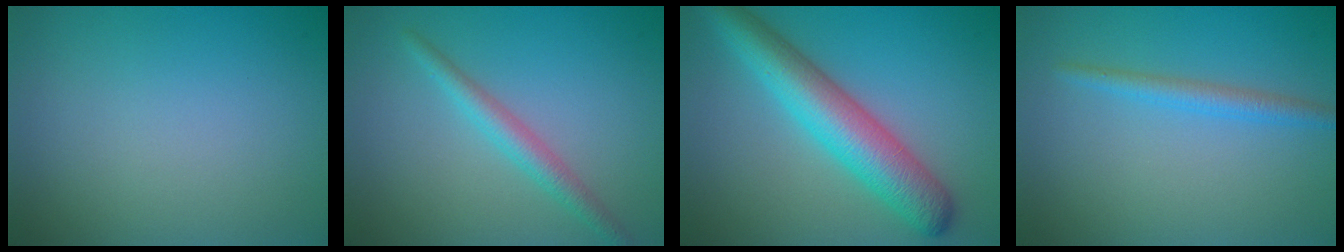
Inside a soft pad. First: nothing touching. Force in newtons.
{"total": 2.5, "press": 2.5, "slide": 0.0}
{"total": 7.0, "press": 7.0, "slide": 0.2}
{"total": 2.1, "press": 2.0, "slide": 0.2}